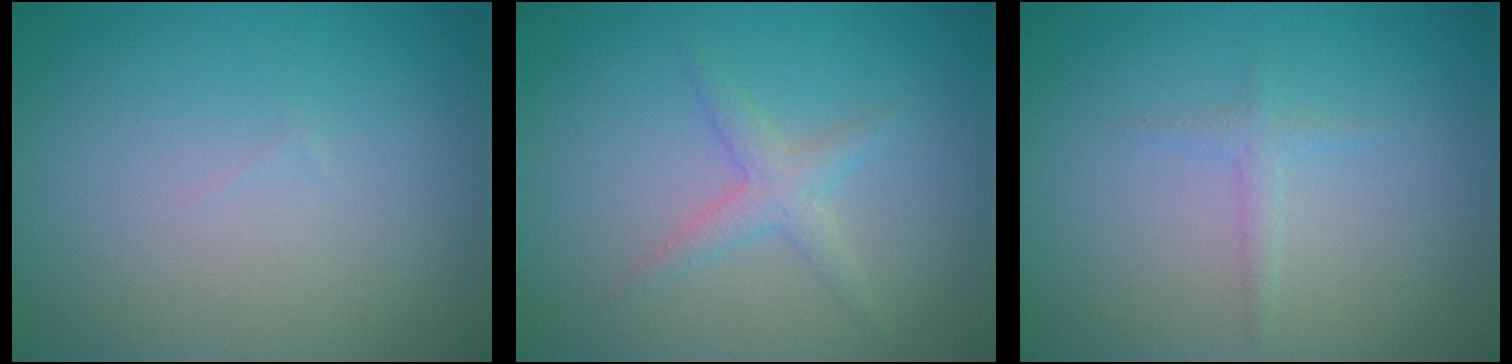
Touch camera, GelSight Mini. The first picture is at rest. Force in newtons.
{"total": 2.0, "press": 2.0, "slide": 0.1}
{"total": 1.0, "press": 1.0, "slide": 0.1}